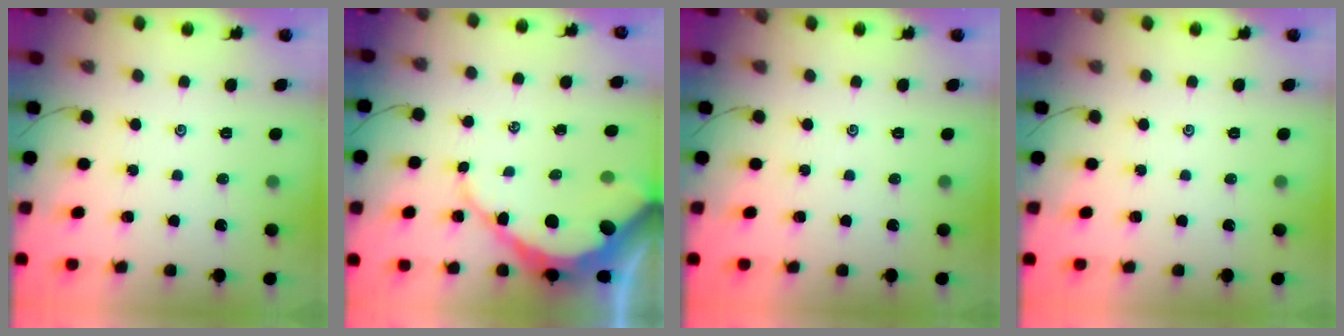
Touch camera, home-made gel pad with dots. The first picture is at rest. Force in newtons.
{"total": 12.5, "press": 12.5, "slide": 0.9}
{"total": 0.0}
{"total": 0.0}